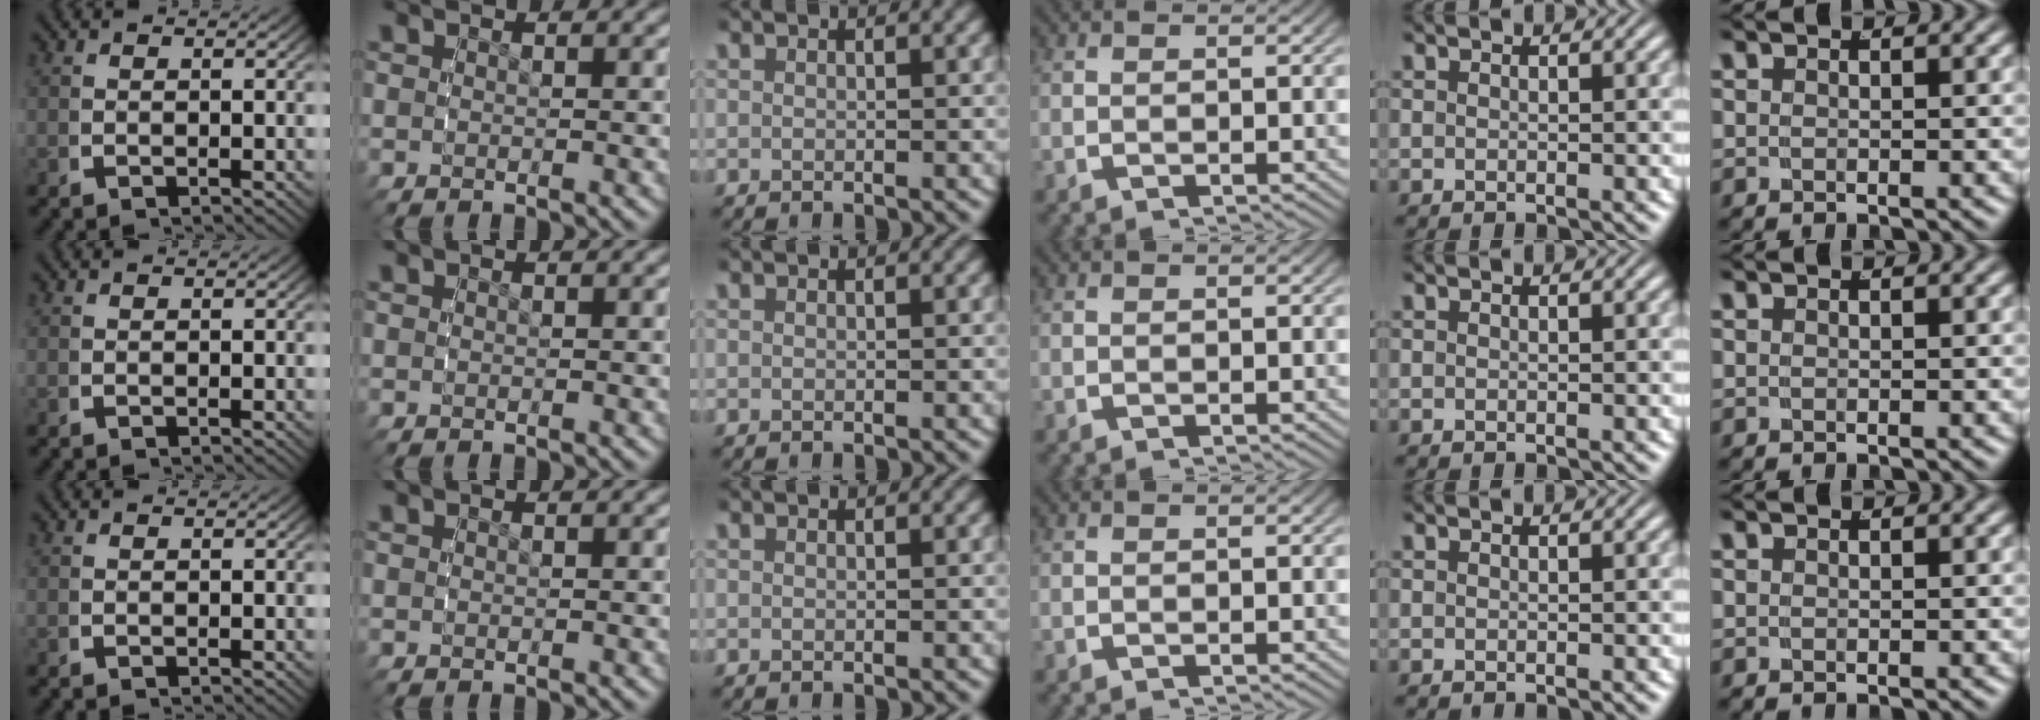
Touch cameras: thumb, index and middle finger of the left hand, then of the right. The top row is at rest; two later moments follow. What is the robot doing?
{"motion": "reach", "object": "jewelry box"}